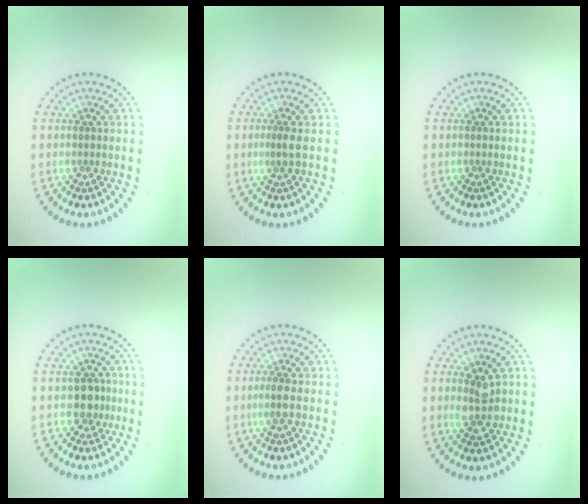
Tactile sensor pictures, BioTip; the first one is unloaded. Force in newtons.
{"total": 1.1, "press": 0.7, "slide": 0.8}
{"total": 0.0}
{"total": 2.0, "press": 1.7, "slide": 1.0}
{"total": 1.5, "press": 1.2, "slide": 0.9}
{"total": 2.4, "press": 2.4, "slide": 0.3}